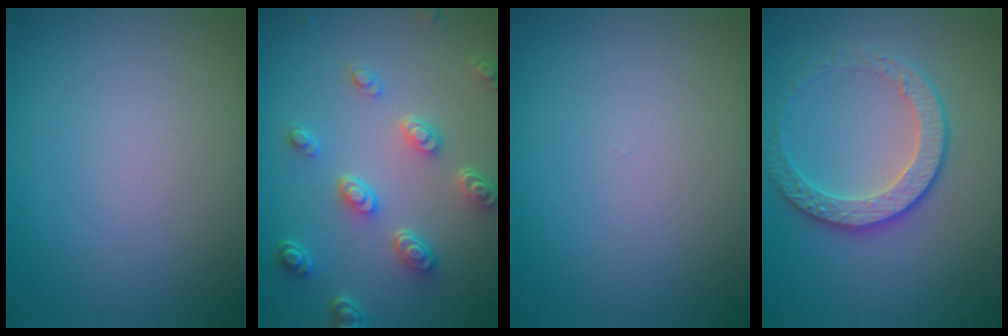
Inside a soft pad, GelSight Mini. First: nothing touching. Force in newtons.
{"total": 4.5, "press": 3.5, "slide": 2.9}
{"total": 0.0}
{"total": 3.2, "press": 2.8, "slide": 1.6}